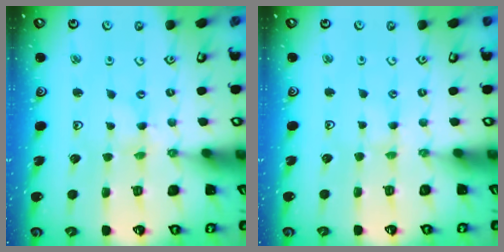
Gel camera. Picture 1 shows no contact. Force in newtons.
{"total": 1.3, "press": 1.3, "slide": 0.4}